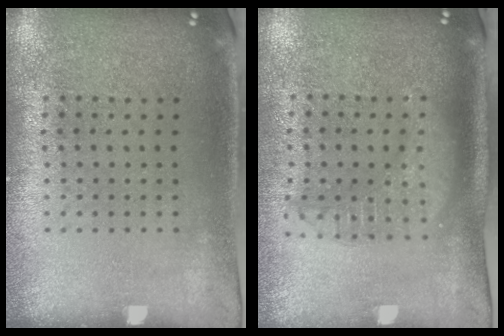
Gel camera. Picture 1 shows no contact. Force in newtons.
{"total": 1.8, "press": 1.5, "slide": 0.9}